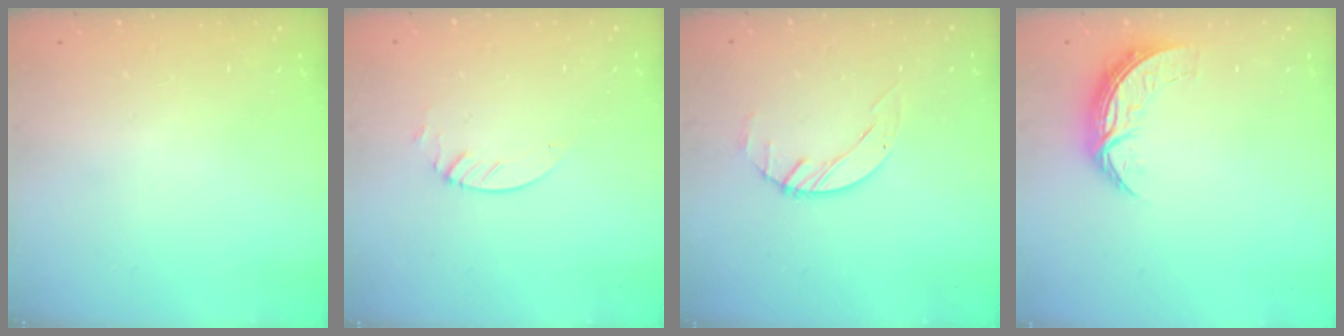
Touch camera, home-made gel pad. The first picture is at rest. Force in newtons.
{"total": 2.1, "press": 2.1, "slide": 0.2}
{"total": 1.4, "press": 1.4, "slide": 0.2}
{"total": 7.8, "press": 7.8, "slide": 0.3}